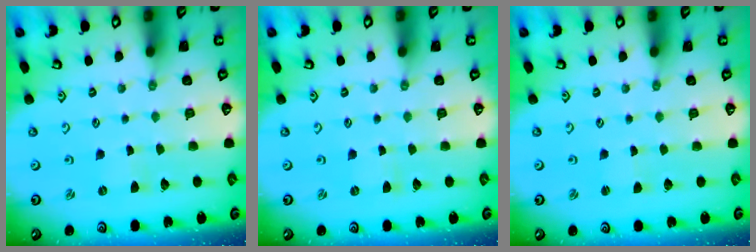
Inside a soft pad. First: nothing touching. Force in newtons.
{"total": 0.0}
{"total": 0.6, "press": 0.6, "slide": 0.0}